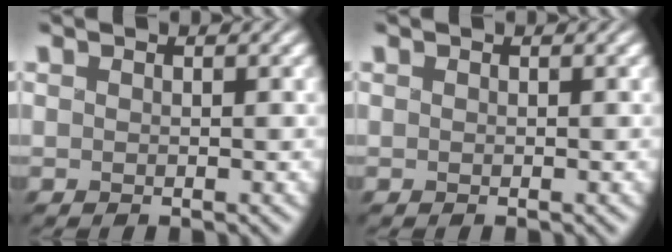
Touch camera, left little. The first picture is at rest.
{"total": 0.0}